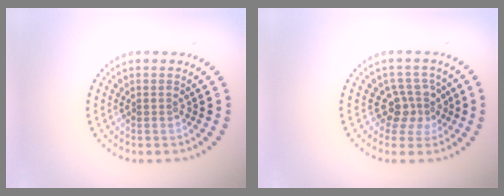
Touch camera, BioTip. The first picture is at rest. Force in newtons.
{"total": 2.8, "press": 2.1, "slide": 1.8}